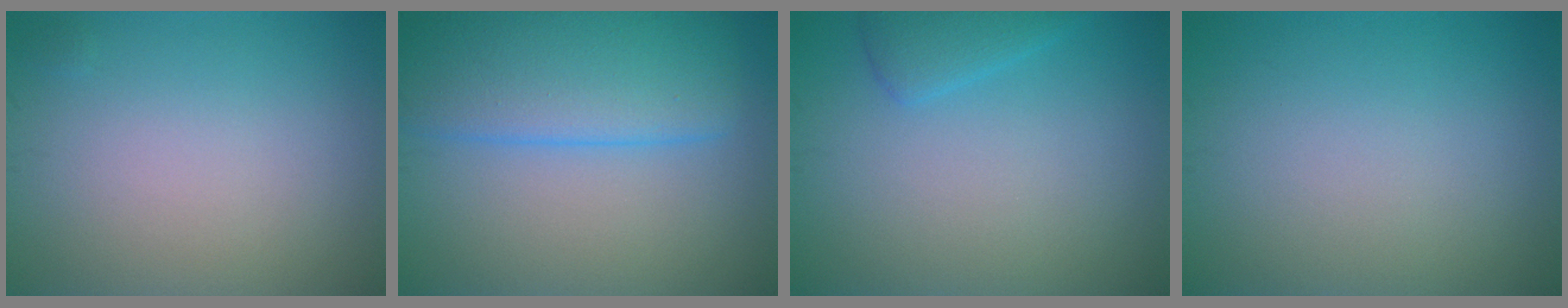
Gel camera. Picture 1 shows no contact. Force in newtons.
{"total": 7.6, "press": 7.6, "slide": 0.4}
{"total": 2.0, "press": 2.0, "slide": 0.2}
{"total": 0.0}